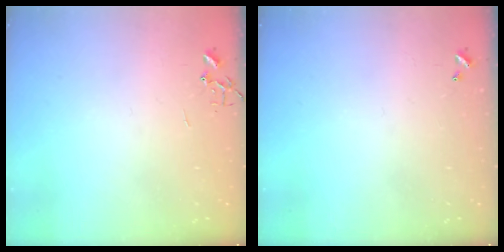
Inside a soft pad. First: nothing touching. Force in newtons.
{"total": 0.0}